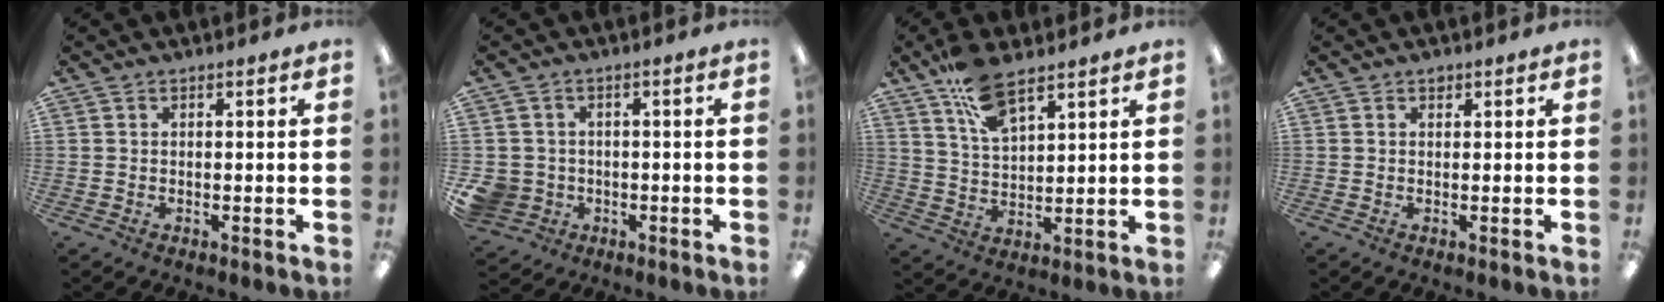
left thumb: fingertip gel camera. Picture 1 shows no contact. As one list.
[{"total": 5.3, "force": [-1.2, 5.0, 1.2], "torque": [-0.040, 0.007, -0.022]}, {"total": 10.4, "force": [7.5, 4.0, 6.0], "torque": [-0.119, -0.027, 0.138]}, {"total": 0.9, "force": [0.6, 0.6, 0.3], "torque": [0.002, -0.002, 0.010]}]